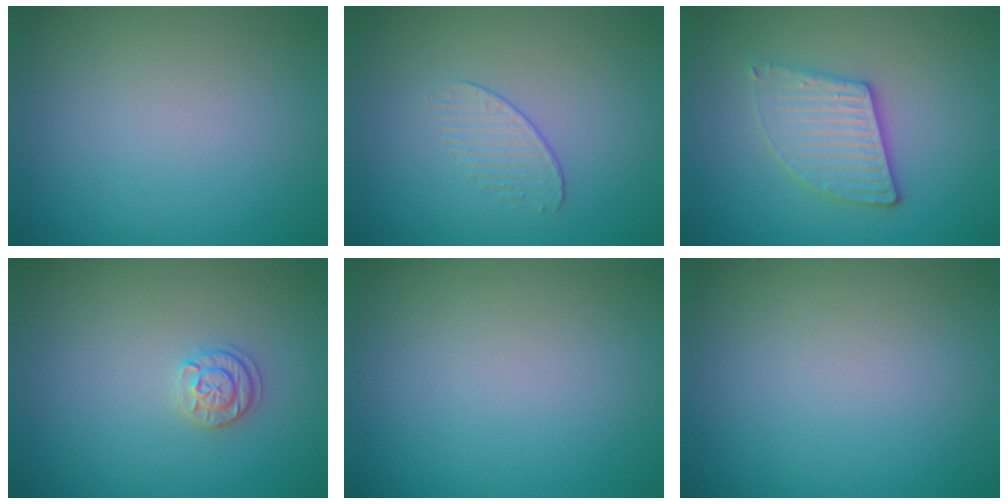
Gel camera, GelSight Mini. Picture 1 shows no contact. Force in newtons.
{"total": 1.2, "press": 0.6, "slide": 1.0}
{"total": 3.8, "press": 3.2, "slide": 1.9}
{"total": 1.7, "press": 1.6, "slide": 0.4}
{"total": 0.0}
{"total": 0.0}